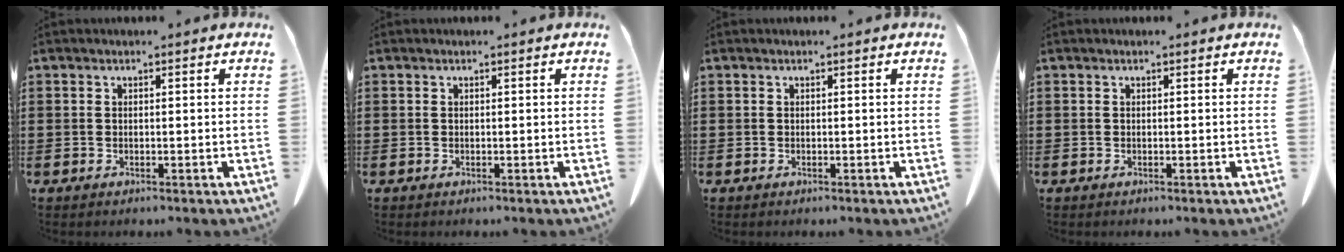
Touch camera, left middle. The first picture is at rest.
{"total": 0.0}
{"total": 0.0}
{"total": 0.0}